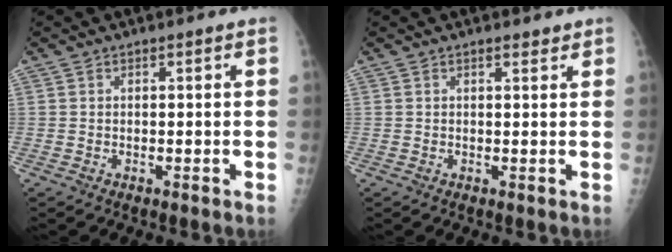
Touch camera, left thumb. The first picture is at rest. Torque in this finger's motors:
{"motor_torque": [-0.08, -0.10, -0.01, 0.22, -0.01]}